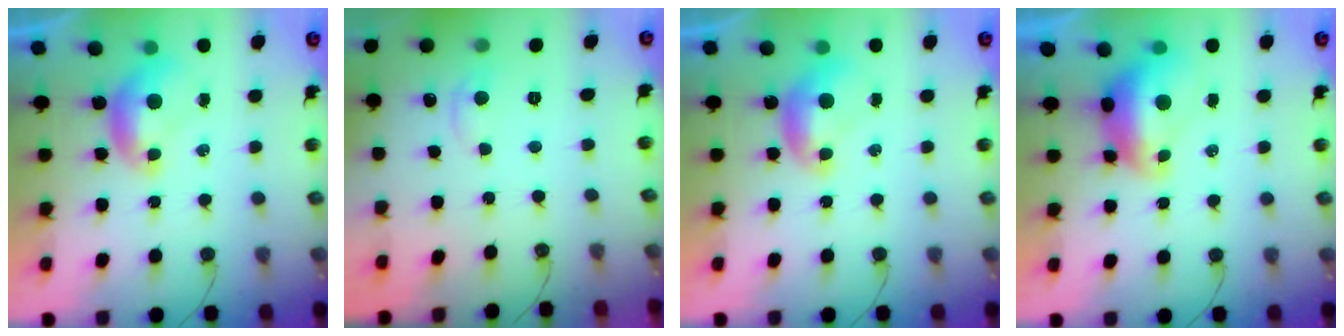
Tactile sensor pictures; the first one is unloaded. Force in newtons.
{"total": 0.8, "press": 0.6, "slide": 0.6}
{"total": 0.0}
{"total": 2.7, "press": 2.6, "slide": 0.7}